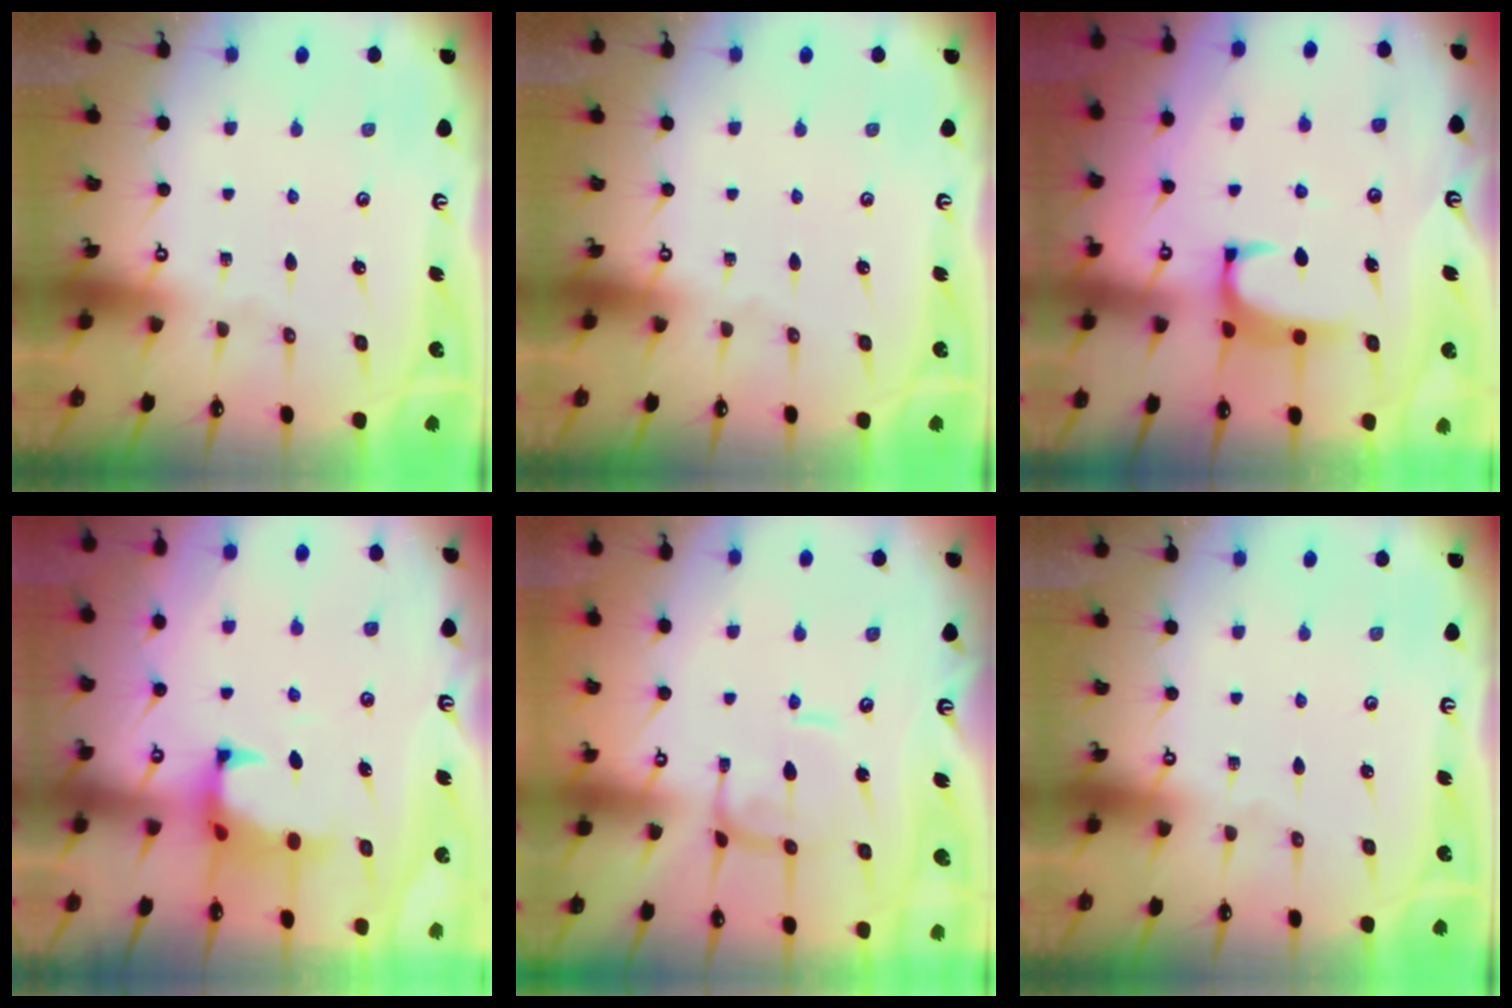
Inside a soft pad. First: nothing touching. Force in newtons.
{"total": 0.0}
{"total": 1.9, "press": 1.9, "slide": 0.3}
{"total": 1.2, "press": 0.8, "slide": 1.0}
{"total": 2.8, "press": 2.7, "slide": 0.5}
{"total": 0.0}